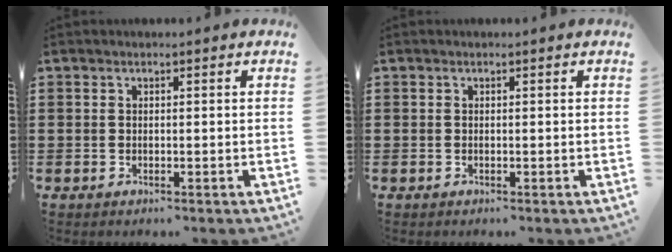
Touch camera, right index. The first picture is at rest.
{"total": 0.0}